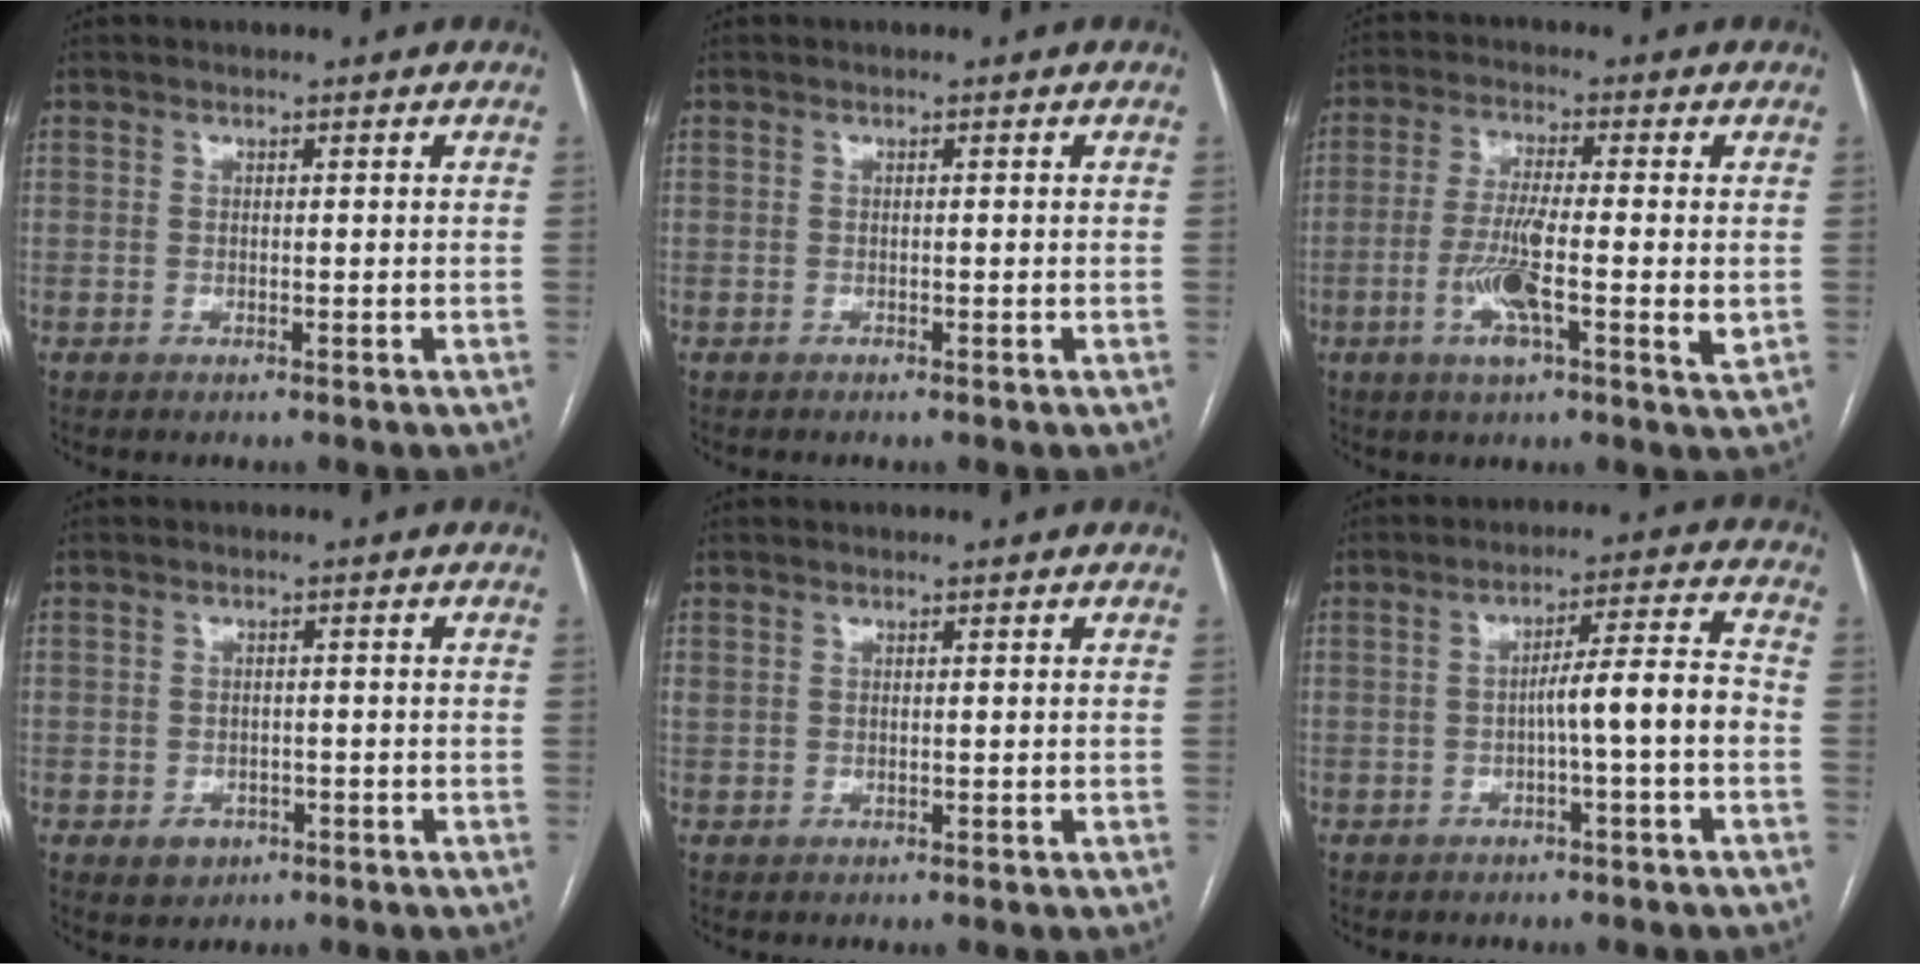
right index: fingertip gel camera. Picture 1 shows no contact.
{"total": 0.0}
{"total": 9.6, "force": [-1.8, 1.1, 9.4], "torque": [-0.174, -0.008, -0.040]}
{"total": 3.1, "force": [-1.3, 2.7, 1.0], "torque": [-0.009, 0.005, -0.008]}
{"total": 0.6, "force": [0.3, 0.4, 0.4], "torque": [-0.015, 0.011, 0.010]}
{"total": 6.7, "force": [-1.9, -0.4, 6.4], "torque": [-0.095, 0.021, -0.026]}